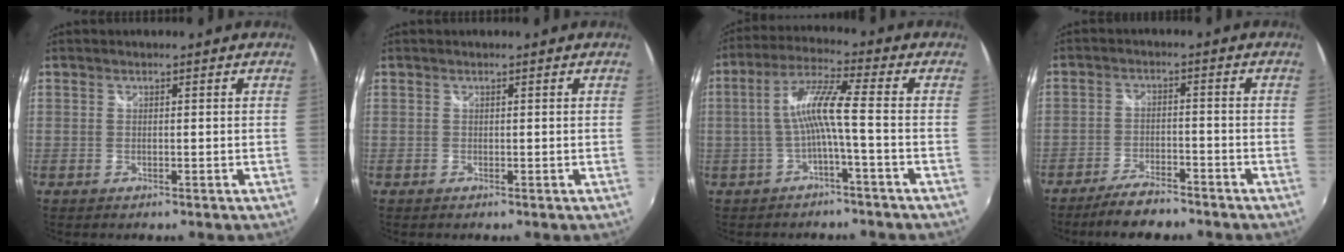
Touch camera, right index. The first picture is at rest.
{"total": 0.0}
{"total": 7.6, "force": [-2.0, -0.3, 7.3], "torque": [-0.159, 0.012, -0.032]}
{"total": 7.8, "force": [-6.6, 2.0, 3.5], "torque": [-0.091, -0.007, -0.112]}